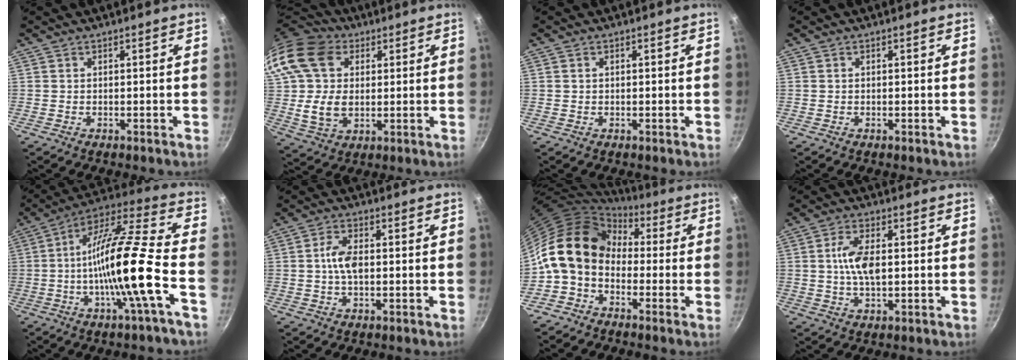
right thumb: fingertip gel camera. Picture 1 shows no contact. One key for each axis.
{"total": 19.5, "fx": 4.4, "fy": 14.6, "fz": 12.3, "tx": -0.232, "ty": 0.011, "tz": 0.078}
{"total": 0.8, "fx": 0.2, "fy": 0.6, "fz": 0.4, "tx": -0.006, "ty": 0.004, "tz": 0.003}
{"total": 0.0}
{"total": 19.3, "fx": -4.9, "fy": 2.1, "fz": 18.5, "tx": -0.303, "ty": 0.031, "tz": -0.100}
{"total": 5.3, "fx": 0.0, "fy": 2.9, "fz": 4.5, "tx": -0.082, "ty": 0.014, "tz": -0.006}
{"total": 14.2, "fx": 0.0, "fy": 10.8, "fz": 9.2, "tx": -0.144, "ty": 0.040, "tz": -0.024}
{"total": 7.2, "fx": 0.6, "fy": 3.5, "fz": 6.3, "tx": -0.116, "ty": 0.008, "tz": 0.008}